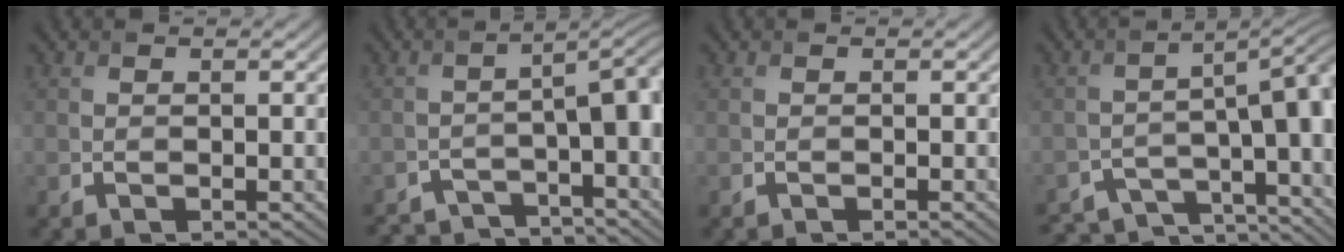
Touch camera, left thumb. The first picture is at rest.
{"total": 7.9, "force": [-5.3, 1.9, 5.5], "torque": [-0.074, -0.006, -0.079]}
{"total": 0.7, "force": [-0.2, 0.2, 0.6], "torque": [-0.006, 0.002, -0.007]}
{"total": 10.3, "force": [-7.2, 3.0, 6.7], "torque": [-0.098, -0.013, -0.098]}